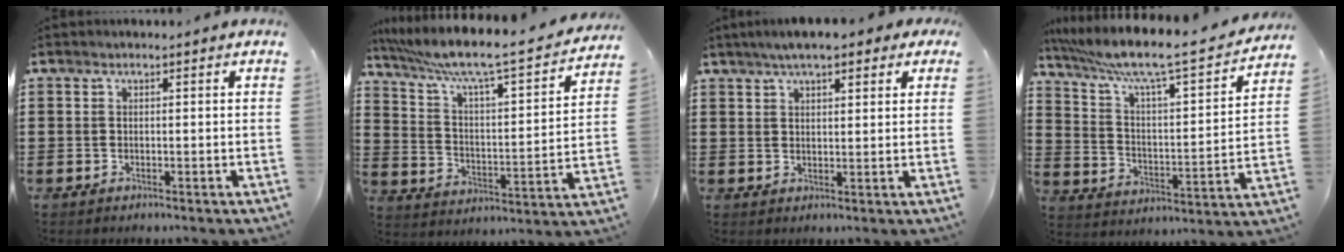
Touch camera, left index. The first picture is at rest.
{"total": 7.5, "force": [6.2, 0.5, 4.2], "torque": [-0.111, -0.050, 0.096]}
{"total": 4.9, "force": [3.6, 1.3, 3.0], "torque": [-0.068, 0.006, 0.064]}
{"total": 7.8, "force": [6.4, 0.4, 4.5], "torque": [-0.117, -0.052, 0.100]}